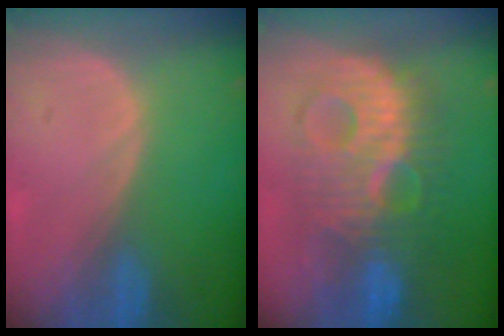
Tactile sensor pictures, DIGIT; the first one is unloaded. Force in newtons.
{"total": 10.9, "press": 10.9, "slide": 0.5}